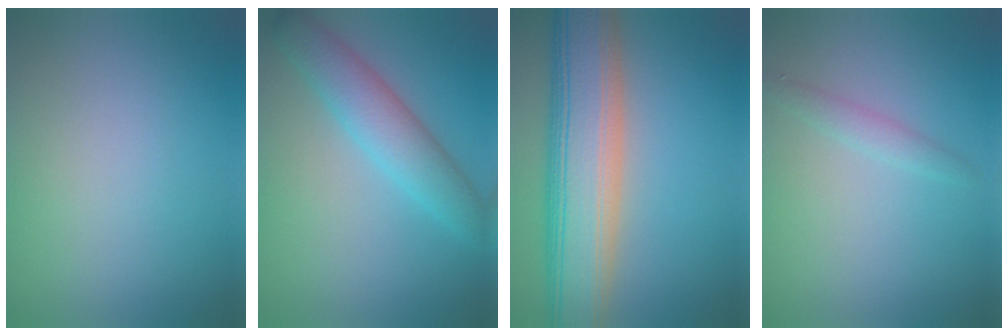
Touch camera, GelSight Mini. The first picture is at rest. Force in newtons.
{"total": 4.7, "press": 4.7, "slide": 0.1}
{"total": 10.7, "press": 10.7, "slide": 0.4}
{"total": 1.3, "press": 1.2, "slide": 0.0}